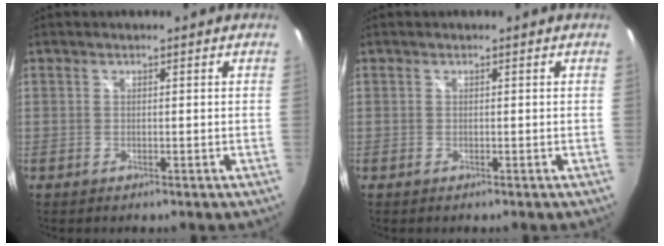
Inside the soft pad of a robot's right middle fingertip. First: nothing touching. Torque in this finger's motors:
{"motor_torque": [-0.06, -0.06, 0.00, 0.00]}